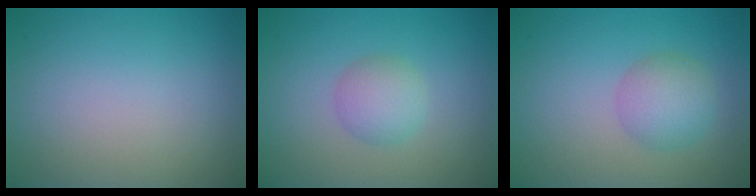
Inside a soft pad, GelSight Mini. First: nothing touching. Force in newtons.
{"total": 2.5, "press": 2.5, "slide": 0.1}
{"total": 3.2, "press": 3.2, "slide": 0.1}